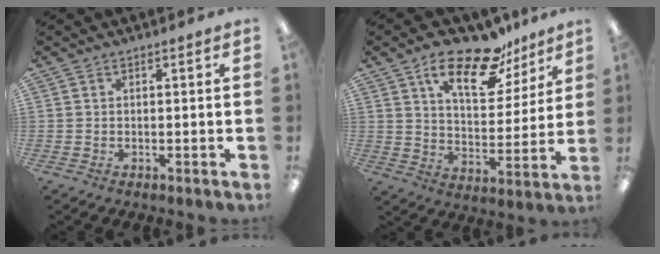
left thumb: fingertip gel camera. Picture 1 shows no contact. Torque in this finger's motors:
{"motor_torque": [0.17, 0.24, 1.31, -1.46, 0.17]}